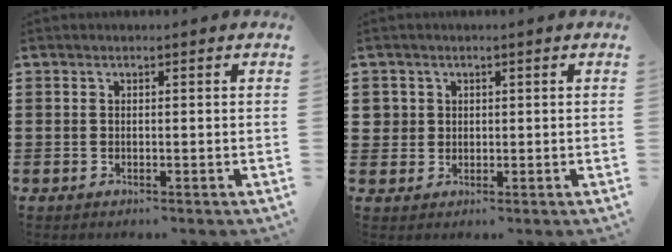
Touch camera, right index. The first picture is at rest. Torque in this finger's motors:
{"motor_torque": [-0.25, 0.33, 0.00, -0.01]}